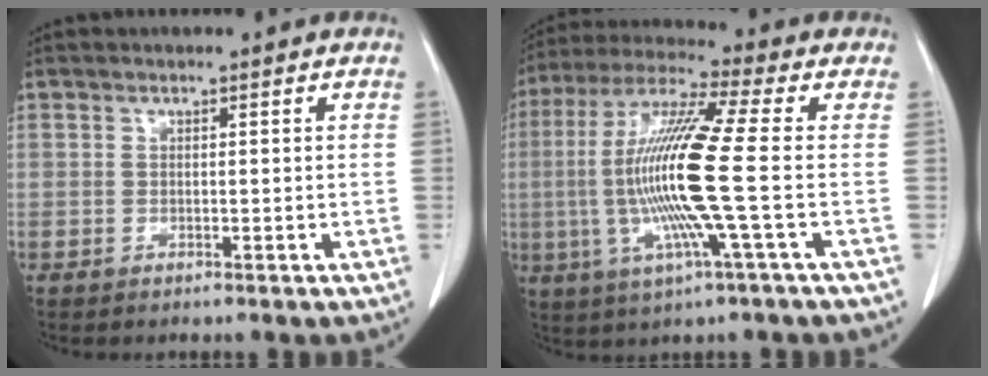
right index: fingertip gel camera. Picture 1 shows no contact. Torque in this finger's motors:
{"motor_torque": [2.14, 0.00, 1.05, 0.21]}